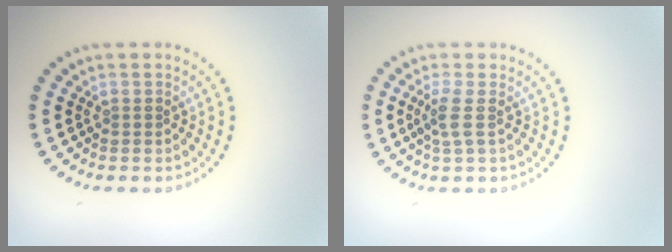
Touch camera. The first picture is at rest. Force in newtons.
{"total": 1.8, "press": 1.4, "slide": 1.1}